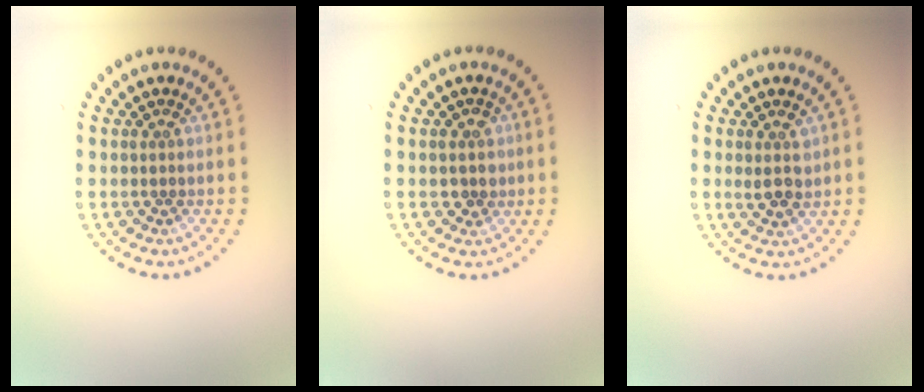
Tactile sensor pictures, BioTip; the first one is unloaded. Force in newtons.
{"total": 1.6, "press": 1.4, "slide": 0.7}
{"total": 2.0, "press": 1.8, "slide": 0.7}